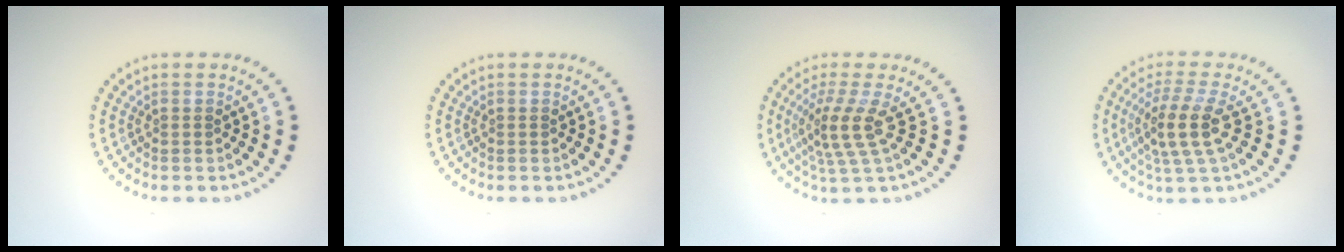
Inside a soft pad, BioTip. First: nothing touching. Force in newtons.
{"total": 0.0}
{"total": 3.5, "press": 2.6, "slide": 2.3}
{"total": 4.0, "press": 3.5, "slide": 2.0}